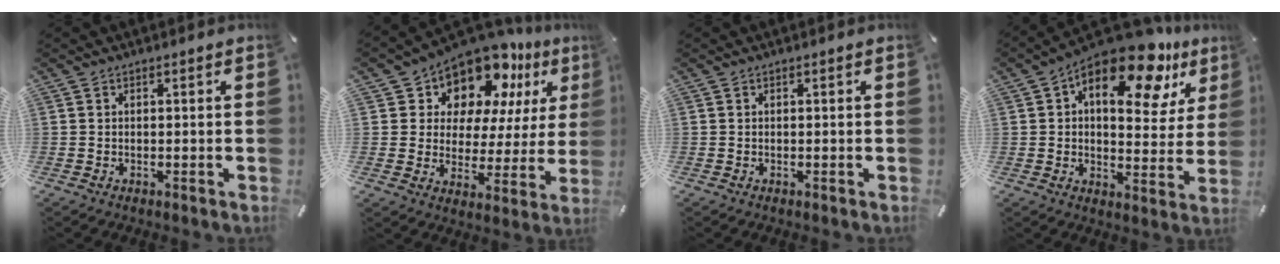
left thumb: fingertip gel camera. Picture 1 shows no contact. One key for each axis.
{"total": 13.3, "fx": 11.1, "fy": 6.7, "fz": 2.9, "tx": -0.061, "ty": -0.103, "tz": 0.198}
{"total": 0.0}
{"total": 17.6, "fx": 10.9, "fy": 7.5, "fz": 11.6, "tx": -0.164, "ty": -0.070, "tz": 0.176}